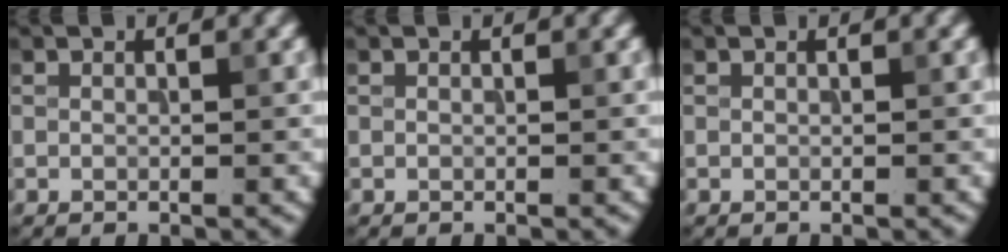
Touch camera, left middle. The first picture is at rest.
{"total": 0.0}
{"total": 0.0}